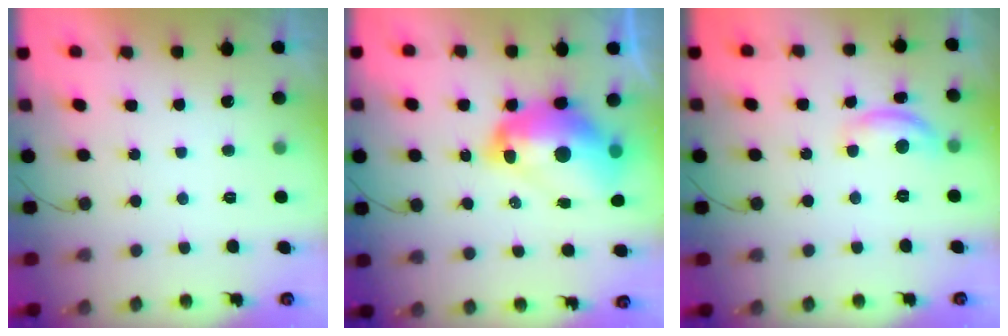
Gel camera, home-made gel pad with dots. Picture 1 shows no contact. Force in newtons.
{"total": 16.9, "press": 16.8, "slide": 1.7}
{"total": 10.0, "press": 10.0, "slide": 0.6}